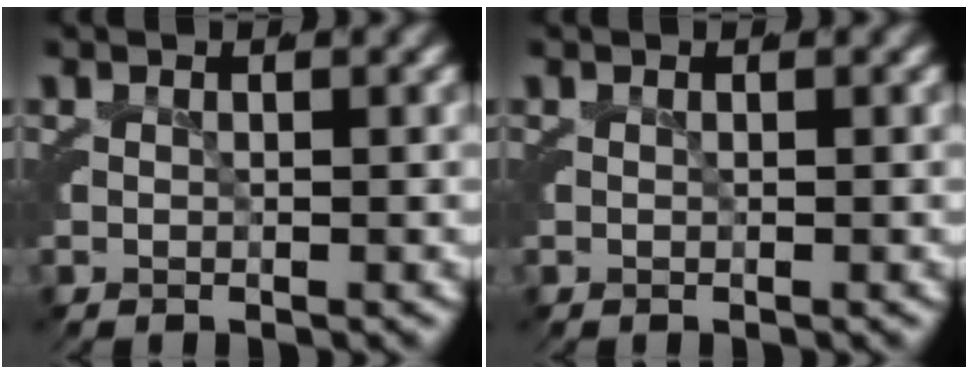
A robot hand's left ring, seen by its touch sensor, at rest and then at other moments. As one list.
[{"total": 0.0}]